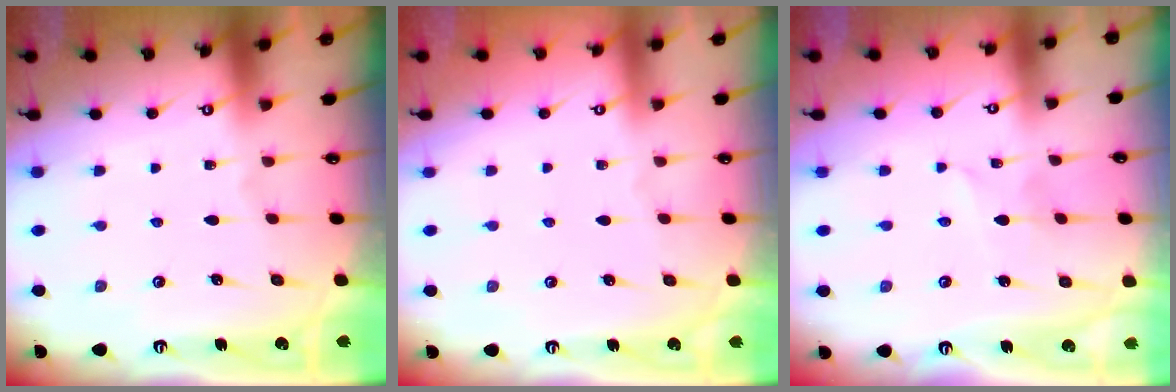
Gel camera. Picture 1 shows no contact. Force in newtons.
{"total": 0.0}
{"total": 1.9, "press": 1.9, "slide": 0.2}